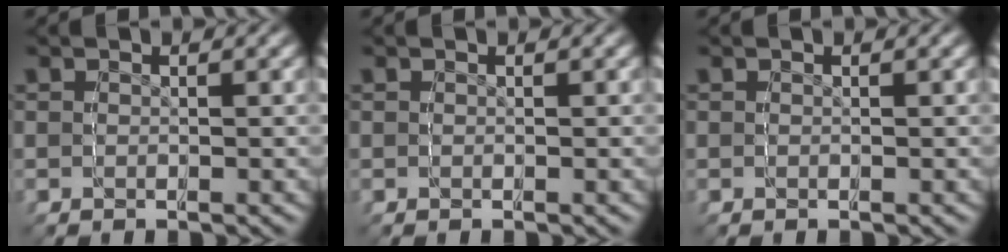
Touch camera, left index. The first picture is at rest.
{"total": 0.0}
{"total": 0.0}